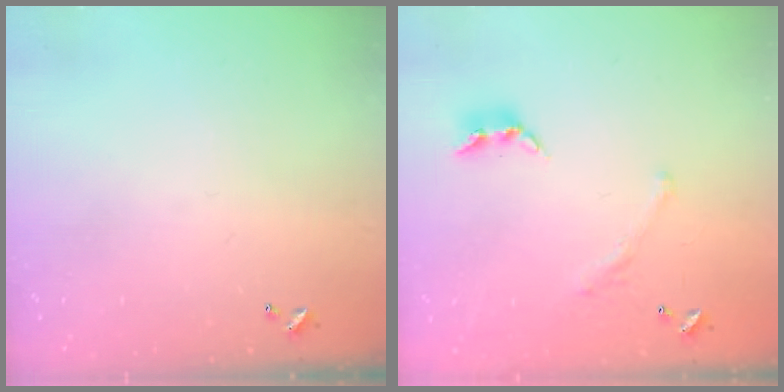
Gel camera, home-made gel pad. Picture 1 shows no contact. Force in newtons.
{"total": 1.6, "press": 1.1, "slide": 1.1}